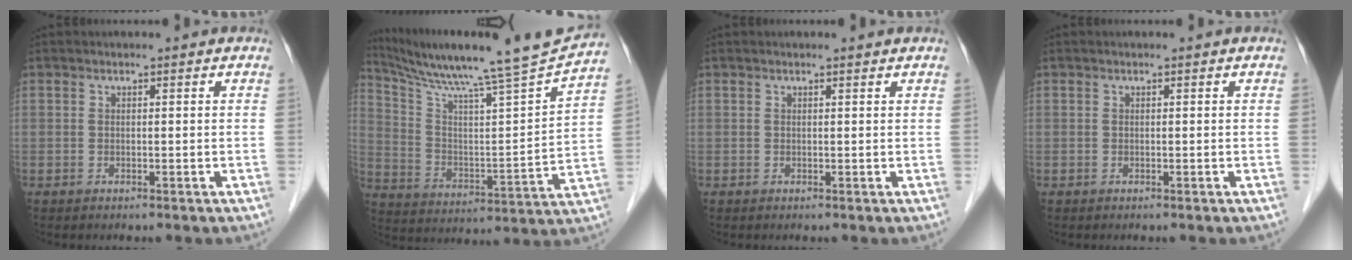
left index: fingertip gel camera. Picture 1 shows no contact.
{"total": 21.4, "force": [18.8, -2.0, 10.0], "torque": [-0.178, -0.040, 0.287]}
{"total": 0.9, "force": [0.9, -0.2, 0.2], "torque": [-0.013, -0.002, 0.011]}
{"total": 0.0}